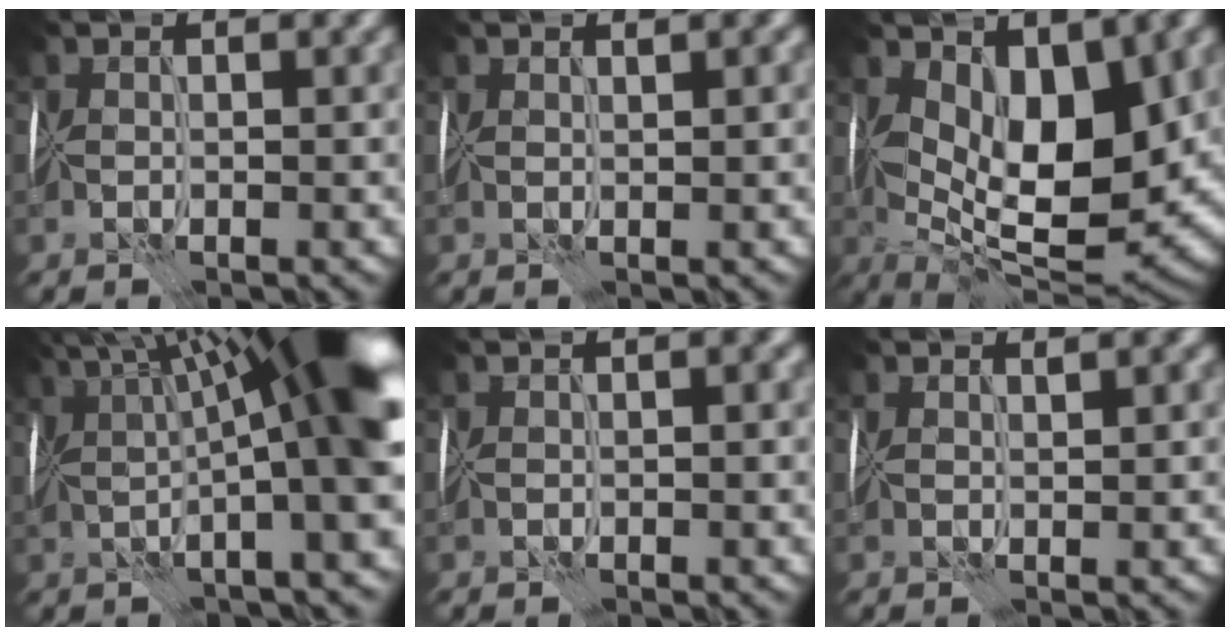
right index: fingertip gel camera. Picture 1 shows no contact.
{"total": 0.7, "force": [0.7, 0.1, 0.2], "torque": [-0.001, 0.004, 0.012]}
{"total": 12.1, "force": [1.8, 5.8, 10.5], "torque": [-0.154, -0.009, 0.028]}
{"total": 14.8, "force": [3.5, 3.1, 14.1], "torque": [-0.188, 0.033, 0.060]}
{"total": 0.0}
{"total": 0.9, "force": [0.8, 0.1, 0.4], "torque": [-0.006, 0.004, 0.016]}